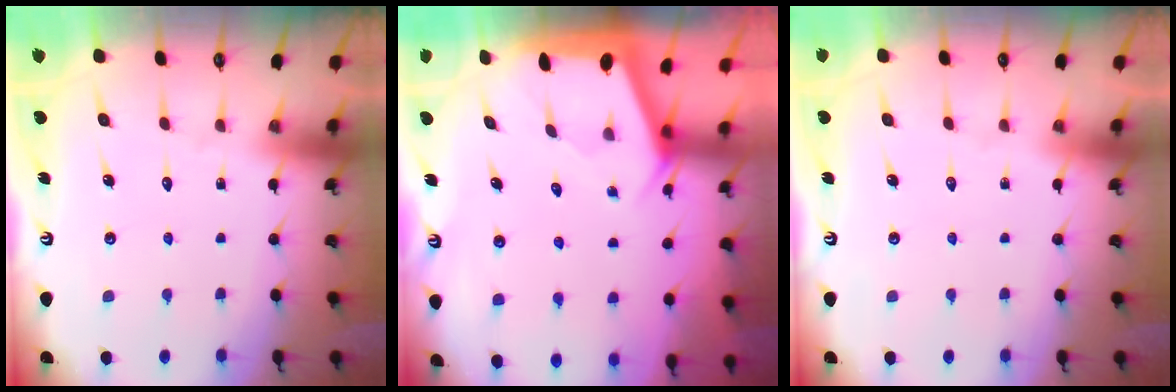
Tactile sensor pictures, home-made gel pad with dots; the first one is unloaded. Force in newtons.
{"total": 2.9, "press": 2.9, "slide": 0.1}
{"total": 0.0}